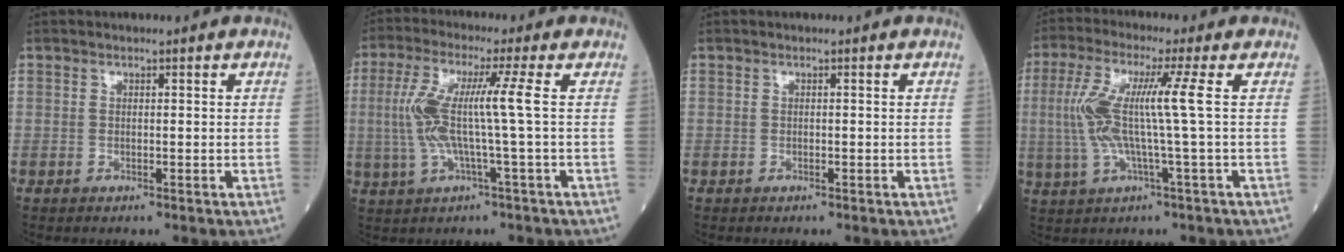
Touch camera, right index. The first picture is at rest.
{"total": 8.7, "force": [0.4, -0.9, 8.6], "torque": [-0.186, 0.013, 0.010]}
{"total": 0.0}
{"total": 9.3, "force": [0.8, -0.8, 9.2], "torque": [-0.201, 0.014, 0.016]}